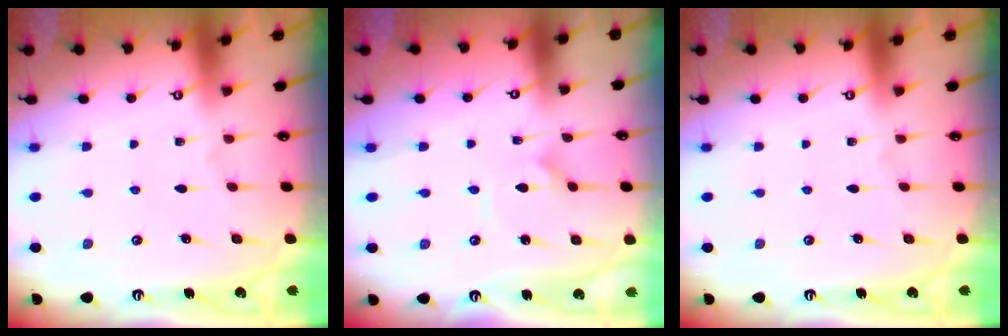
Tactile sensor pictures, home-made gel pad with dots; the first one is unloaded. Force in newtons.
{"total": 2.9, "press": 2.9, "slide": 0.2}
{"total": 0.0}